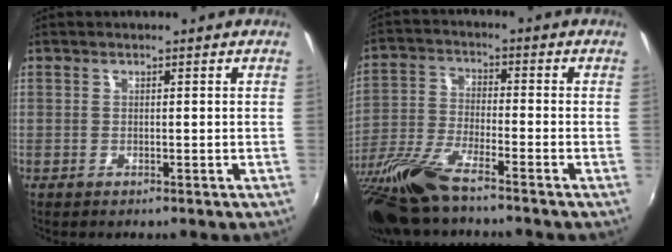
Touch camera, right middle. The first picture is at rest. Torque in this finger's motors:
{"motor_torque": [0.33, -0.32, 0.23, 0.13]}